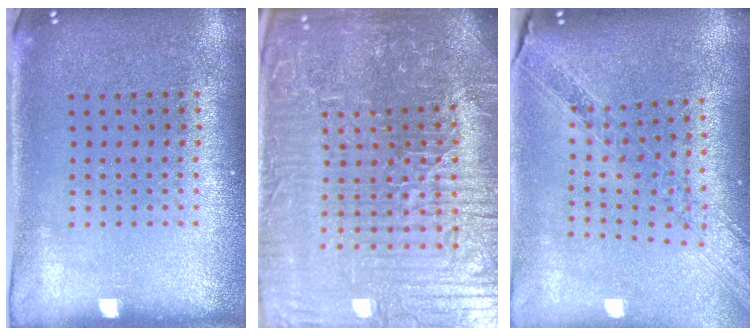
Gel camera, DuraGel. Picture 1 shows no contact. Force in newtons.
{"total": 6.6, "press": 6.1, "slide": 2.5}
{"total": 1.2, "press": 1.2, "slide": 0.3}